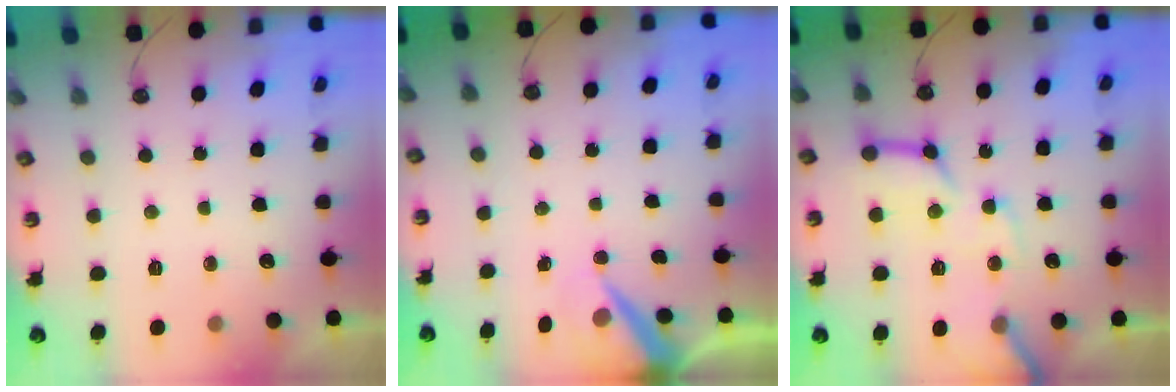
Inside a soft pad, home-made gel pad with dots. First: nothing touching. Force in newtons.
{"total": 7.5, "press": 7.5, "slide": 0.3}
{"total": 15.2, "press": 15.1, "slide": 1.8}